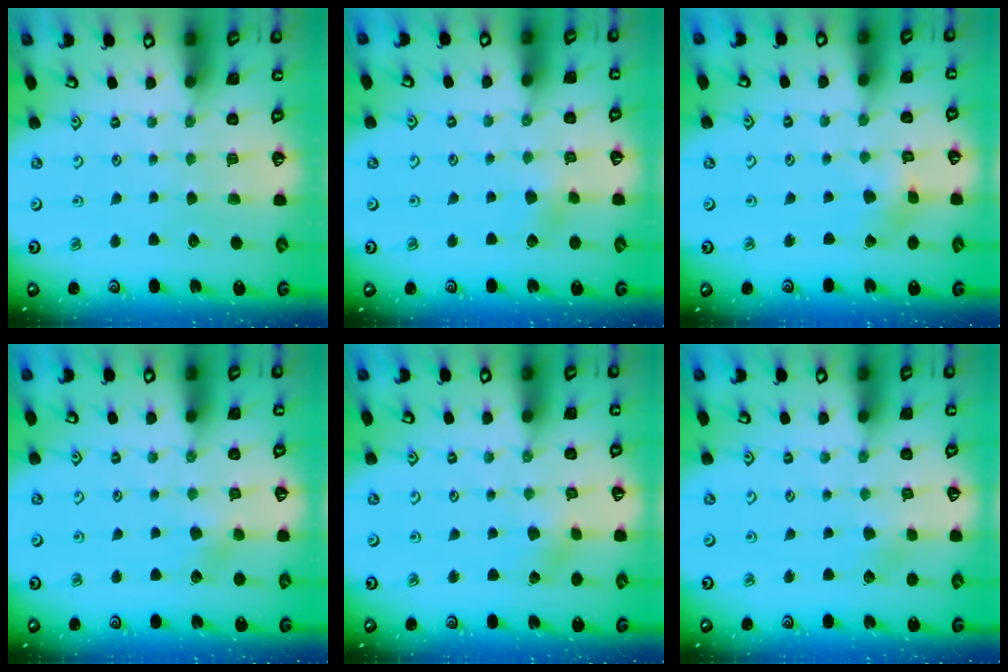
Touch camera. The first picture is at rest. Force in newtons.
{"total": 3.3, "press": 3.2, "slide": 0.7}
{"total": 1.7, "press": 1.6, "slide": 0.4}
{"total": 3.5, "press": 3.5, "slide": 0.6}
{"total": 1.9, "press": 1.9, "slide": 0.2}
{"total": 1.6, "press": 1.6, "slide": 0.2}